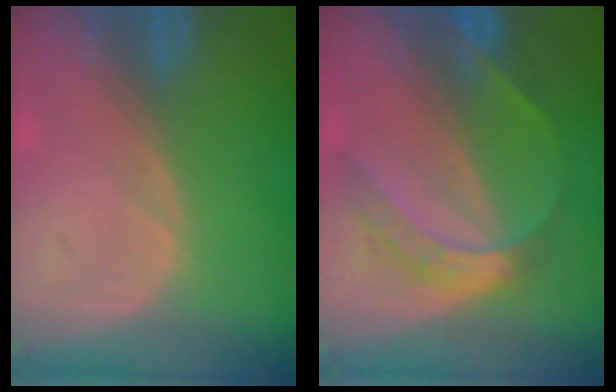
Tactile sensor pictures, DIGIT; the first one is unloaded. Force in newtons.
{"total": 6.7, "press": 5.5, "slide": 3.9}